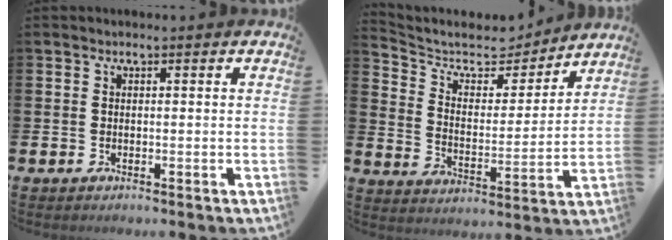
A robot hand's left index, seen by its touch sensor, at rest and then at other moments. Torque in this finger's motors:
{"motor_torque": [1.06, -1.07, 0.39, 0.02]}